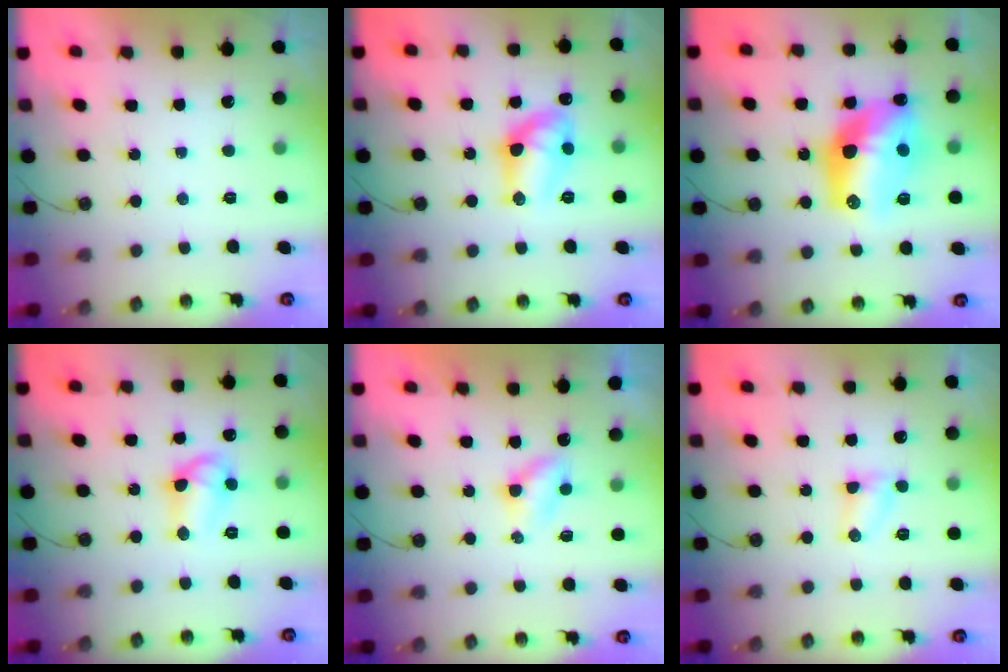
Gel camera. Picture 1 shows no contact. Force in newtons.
{"total": 12.2, "press": 12.2, "slide": 0.7}
{"total": 17.2, "press": 17.1, "slide": 1.5}
{"total": 9.6, "press": 9.6, "slide": 1.0}
{"total": 3.8, "press": 3.8, "slide": 0.5}
{"total": 3.6, "press": 3.5, "slide": 0.4}